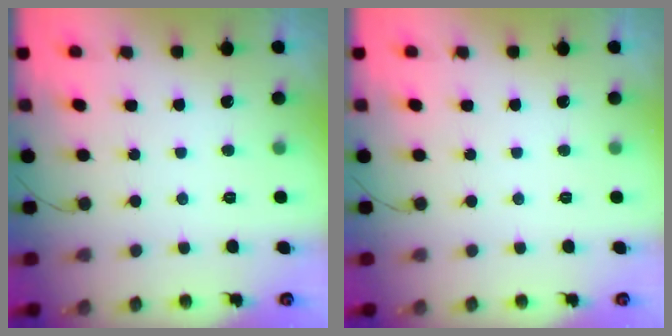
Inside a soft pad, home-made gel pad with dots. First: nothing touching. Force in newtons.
{"total": 0.0}